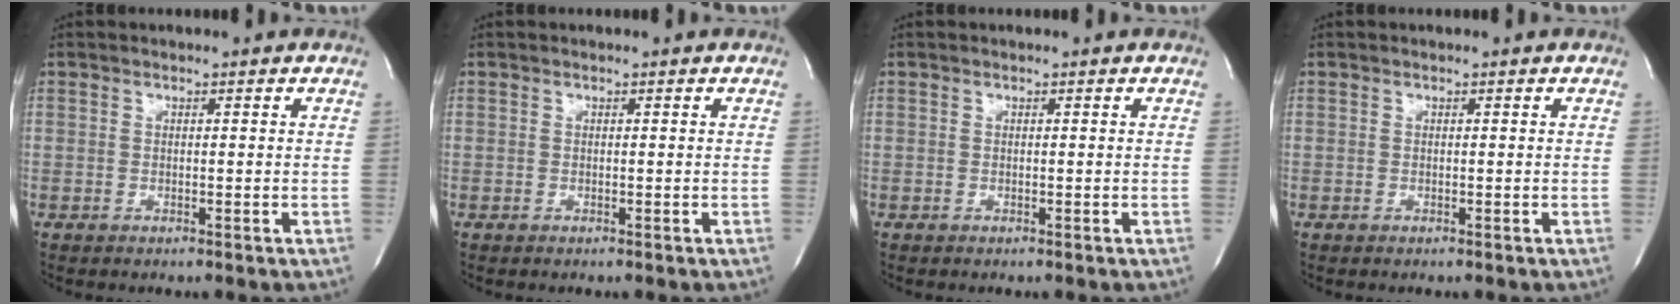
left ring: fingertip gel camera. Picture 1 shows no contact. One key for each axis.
{"total": 0.0}
{"total": 0.0}
{"total": 0.0}